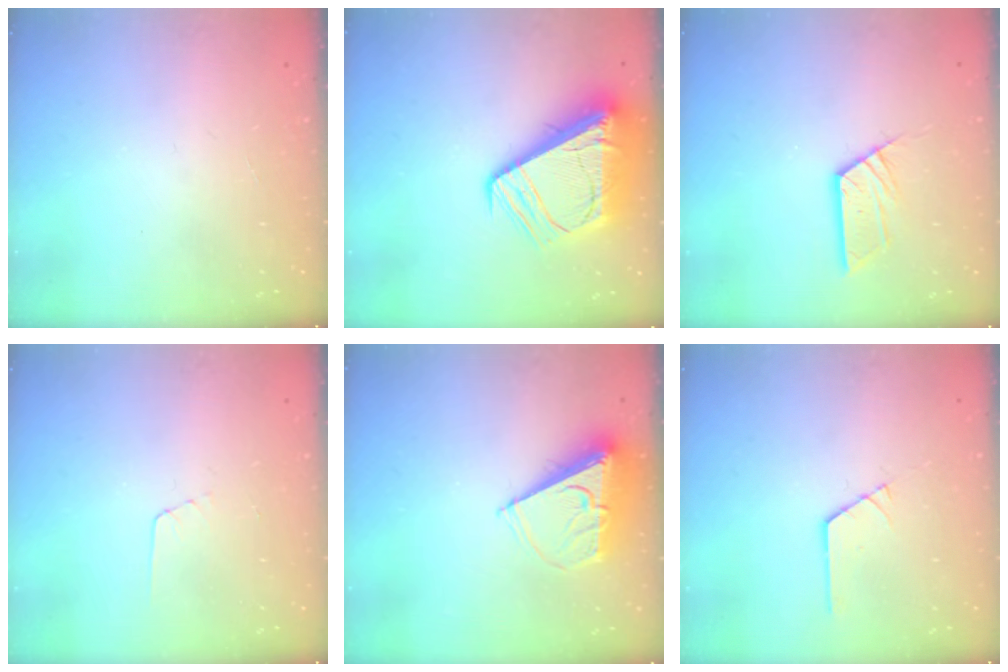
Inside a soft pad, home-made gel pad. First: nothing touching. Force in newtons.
{"total": 16.1, "press": 16.0, "slide": 1.9}
{"total": 7.8, "press": 7.7, "slide": 0.5}
{"total": 2.7, "press": 2.7, "slide": 0.2}
{"total": 8.5, "press": 8.5, "slide": 0.5}
{"total": 1.2, "press": 1.2, "slide": 0.1}